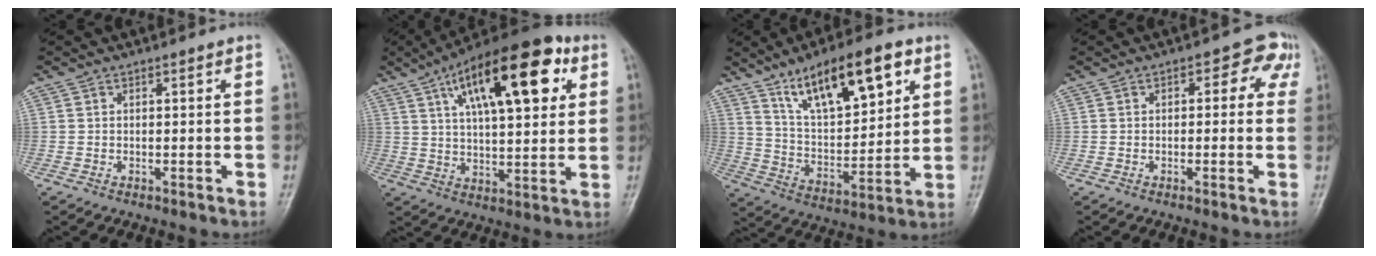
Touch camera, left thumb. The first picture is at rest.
{"total": 22.3, "force": [9.0, 8.9, 18.3], "torque": [-0.265, -0.002, 0.138]}
{"total": 17.8, "force": [9.7, 6.8, 13.3], "torque": [-0.181, -0.037, 0.169]}
{"total": 5.0, "force": [1.2, 3.2, 3.6], "torque": [0.004, 0.013, -0.003]}